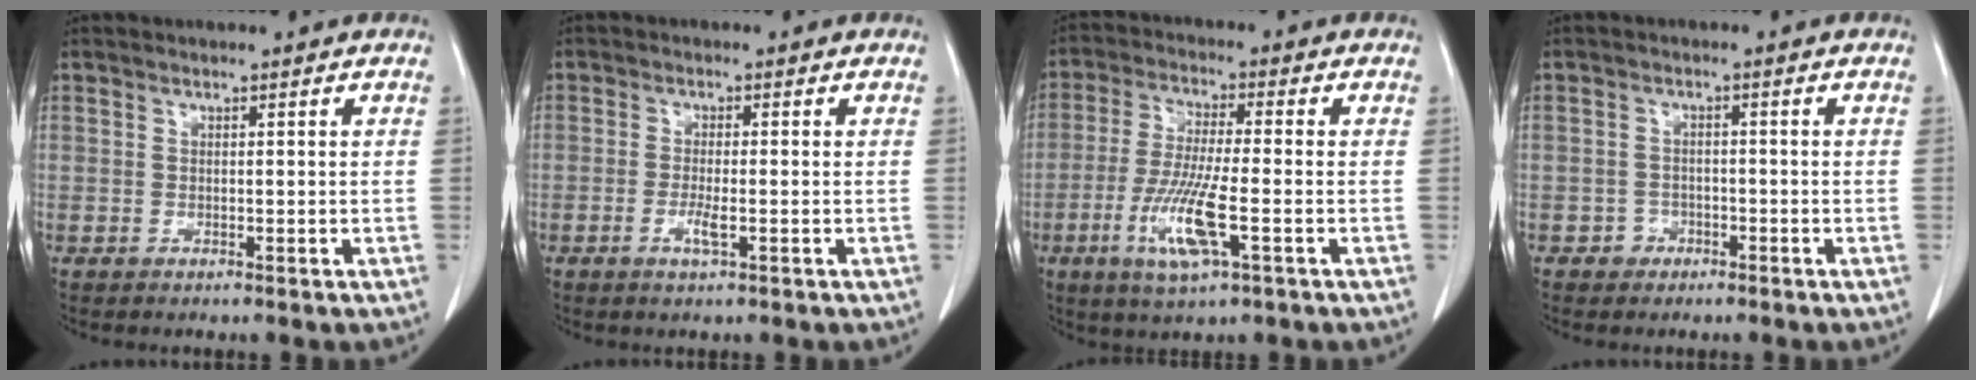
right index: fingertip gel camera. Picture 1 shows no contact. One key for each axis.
{"total": 2.6, "fx": -0.9, "fy": 0.4, "fz": 2.4, "tx": -0.050, "ty": -0.002, "tz": -0.014}
{"total": 10.0, "fx": -3.5, "fy": 1.1, "fz": 9.4, "tx": -0.190, "ty": -0.016, "tz": -0.065}
{"total": 2.0, "fx": -1.2, "fy": 1.6, "fz": 0.2, "tx": 0.000, "ty": 0.009, "tz": -0.021}